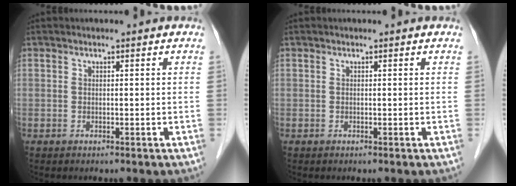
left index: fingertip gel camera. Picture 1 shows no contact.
{"total": 0.0}